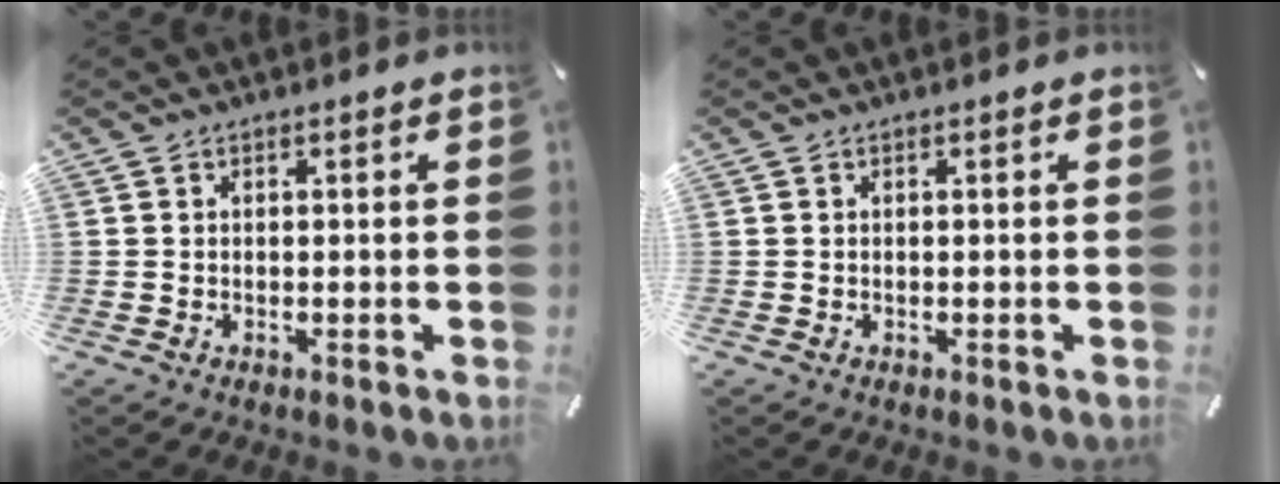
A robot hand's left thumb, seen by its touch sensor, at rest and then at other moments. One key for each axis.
{"total": 0.0}